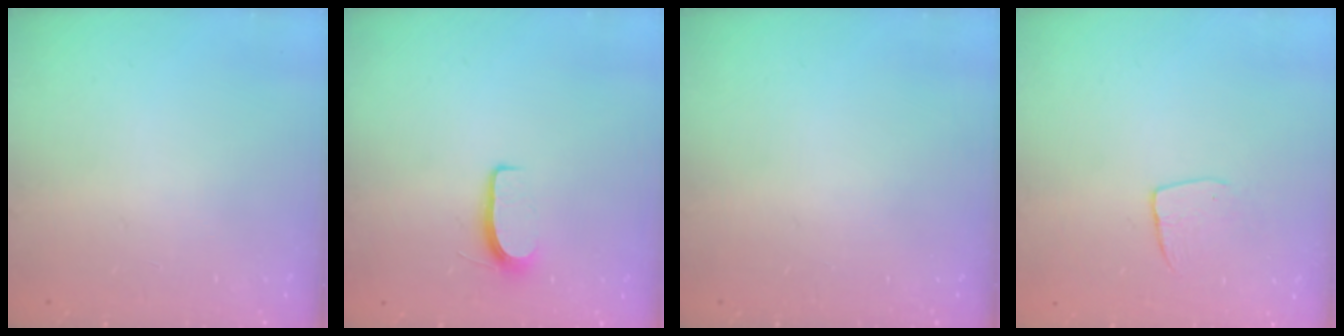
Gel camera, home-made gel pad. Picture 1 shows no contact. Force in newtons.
{"total": 6.1, "press": 6.0, "slide": 0.7}
{"total": 0.0}
{"total": 7.0, "press": 6.9, "slide": 0.5}